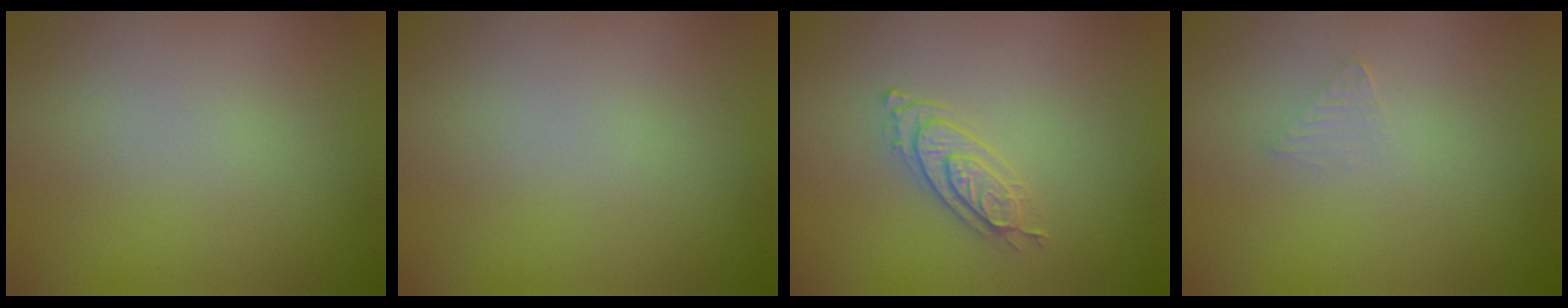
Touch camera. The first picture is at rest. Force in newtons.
{"total": 0.0}
{"total": 2.2, "press": 2.0, "slide": 0.7}
{"total": 0.8, "press": 0.8, "slide": 0.1}